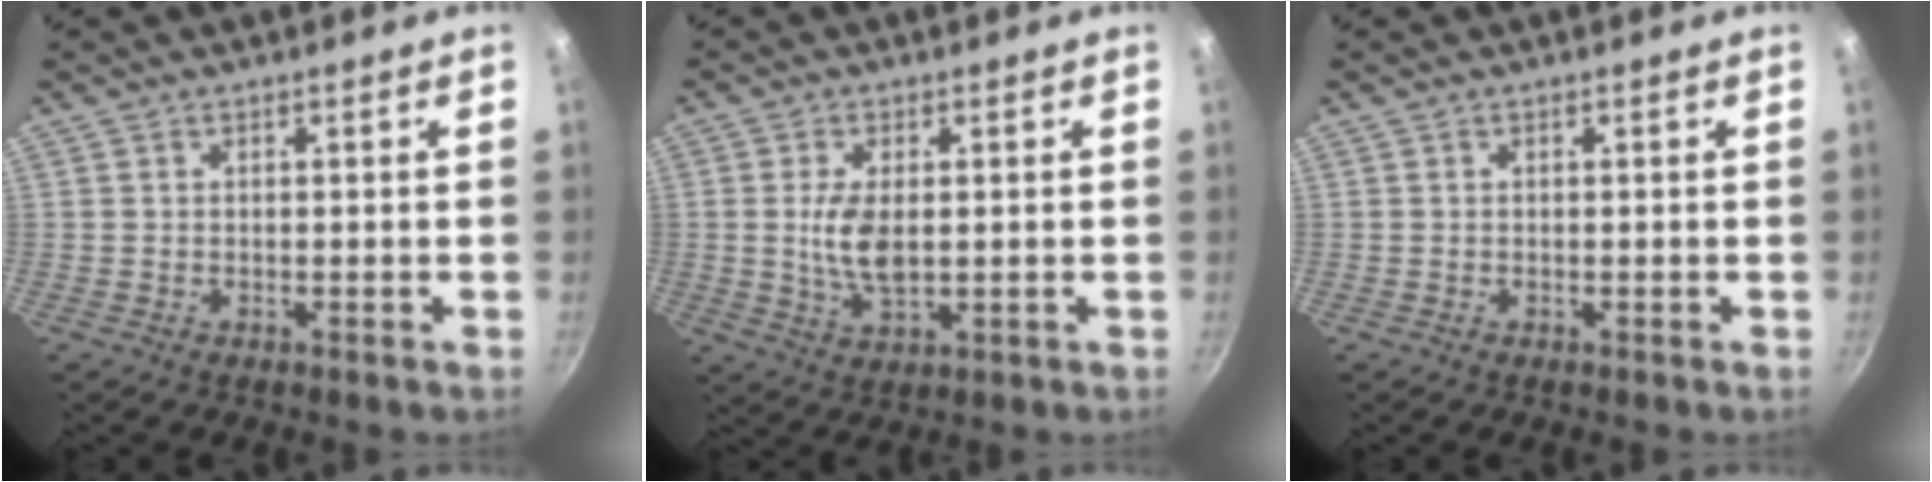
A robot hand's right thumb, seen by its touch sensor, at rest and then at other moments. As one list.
[{"total": 6.8, "force": [0.3, 3.5, 5.8], "torque": [-0.117, -0.007, 0.009]}, {"total": 0.0}]